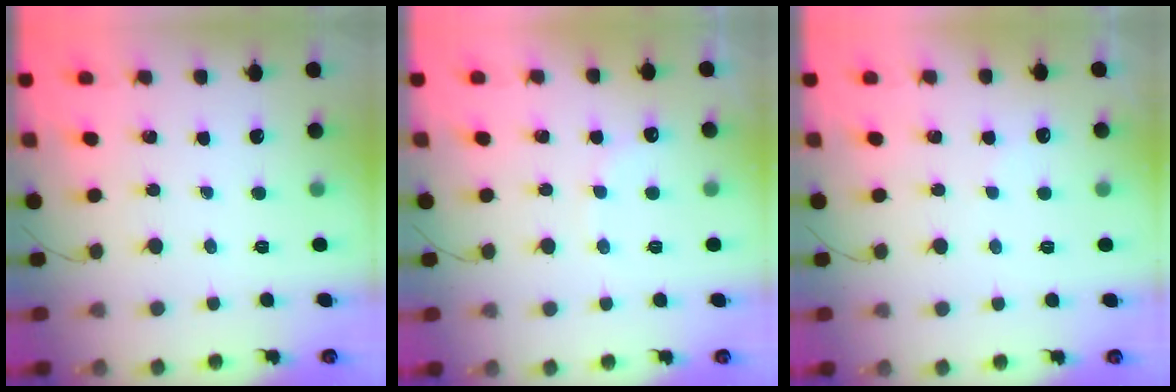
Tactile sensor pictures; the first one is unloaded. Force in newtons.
{"total": 8.6, "press": 8.4, "slide": 1.5}
{"total": 5.3, "press": 5.2, "slide": 1.0}